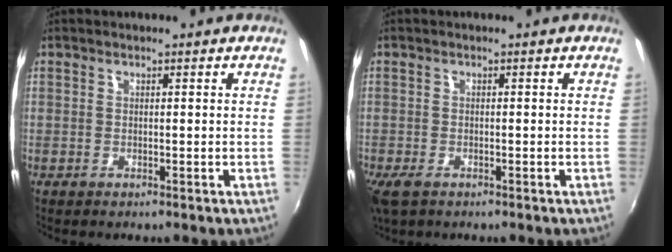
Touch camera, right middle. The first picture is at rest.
{"total": 3.4, "force": [-2.2, 1.7, 2.0], "torque": [-0.047, -0.014, -0.041]}